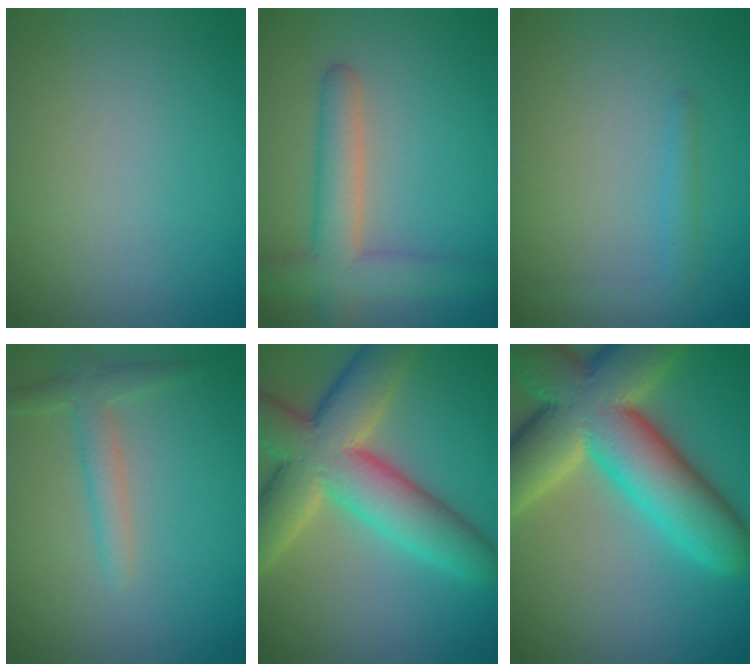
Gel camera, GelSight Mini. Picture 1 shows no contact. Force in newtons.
{"total": 4.9, "press": 4.9, "slide": 0.3}
{"total": 1.4, "press": 1.4, "slide": 0.1}
{"total": 2.4, "press": 2.4, "slide": 0.1}
{"total": 10.7, "press": 10.7, "slide": 0.9}
{"total": 14.5, "press": 14.4, "slide": 0.9}